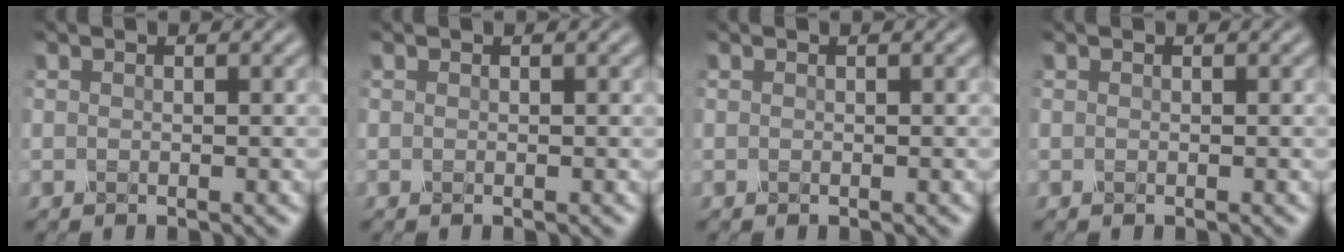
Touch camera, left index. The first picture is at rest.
{"total": 0.0}
{"total": 0.0}
{"total": 0.0}